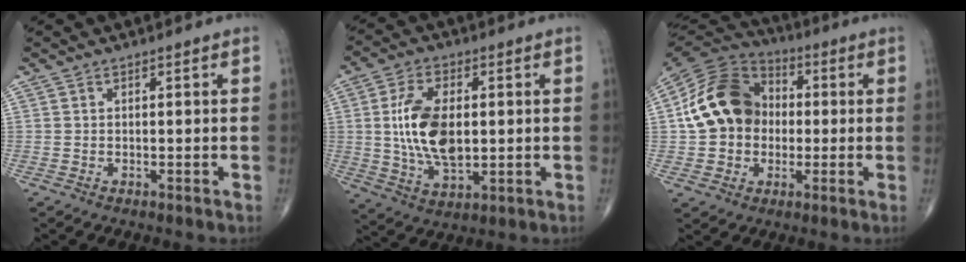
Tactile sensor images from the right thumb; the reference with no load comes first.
{"total": 13.6, "force": [0.9, 7.4, 11.3], "torque": [-0.209, -0.005, 0.022]}
{"total": 16.2, "force": [0.2, 13.3, 9.3], "torque": [-0.147, 0.027, -0.004]}